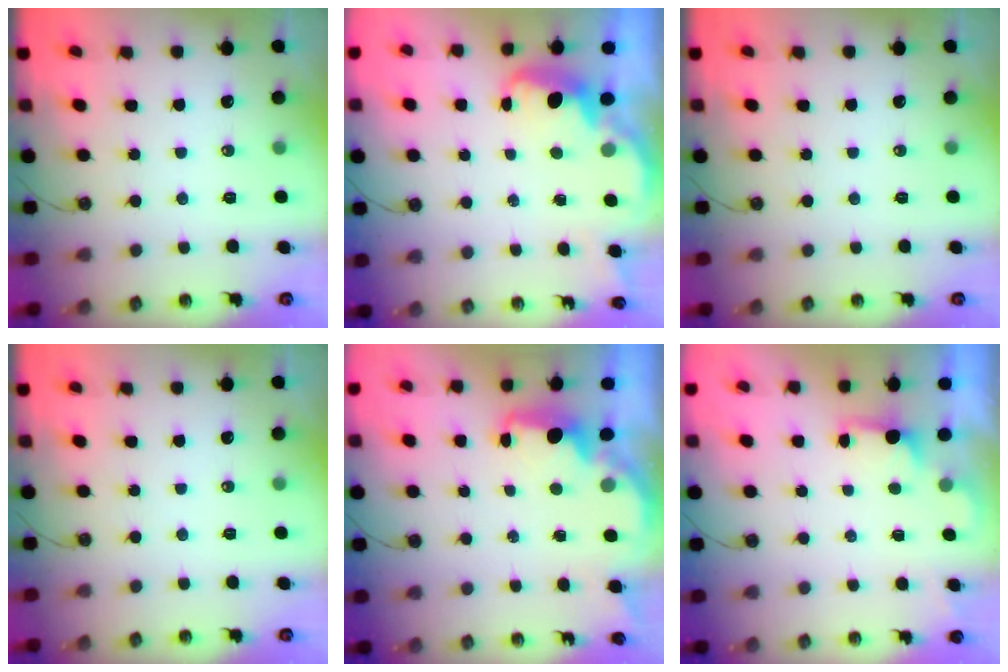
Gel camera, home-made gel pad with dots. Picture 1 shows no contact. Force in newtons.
{"total": 2.7, "press": 2.6, "slide": 0.6}
{"total": 0.0}
{"total": 0.0}
{"total": 2.9, "press": 2.8, "slide": 0.9}
{"total": 0.9, "press": 0.4, "slide": 0.8}